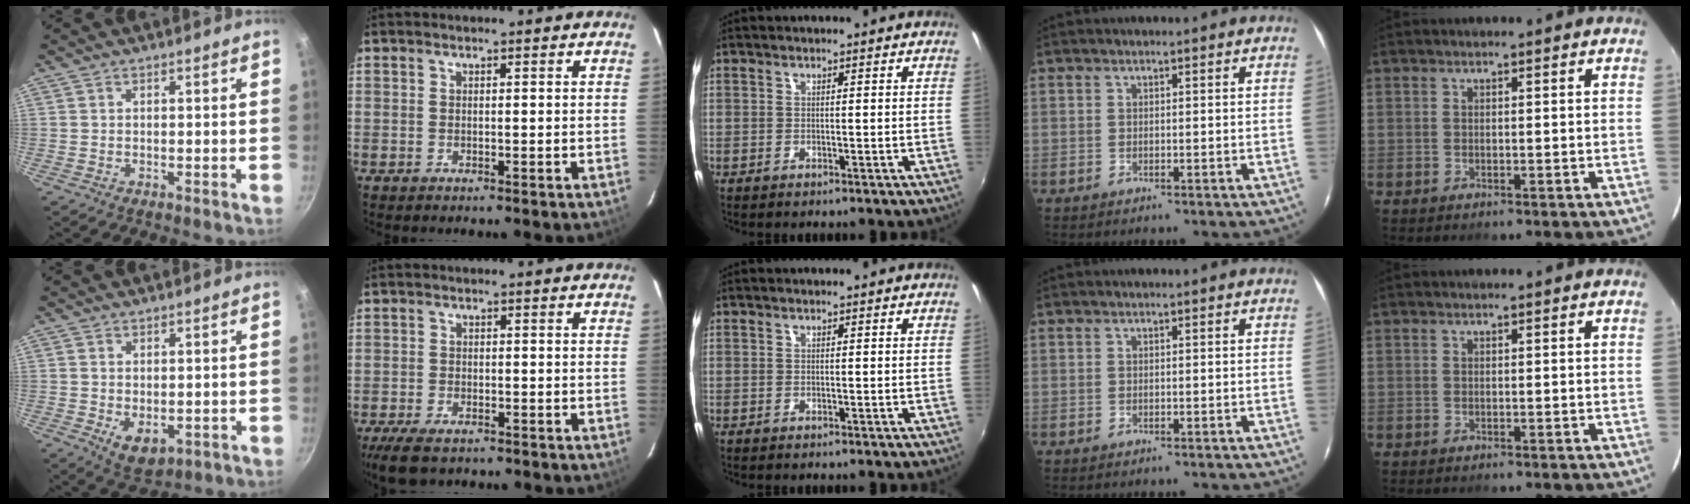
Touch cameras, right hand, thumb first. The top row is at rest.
{"thumb": {"total": 5.8, "force": [-0.7, 3.8, 4.3], "torque": [-0.061, -0.015, 0.000]}, "index": {"total": 6.7, "force": [-4.9, 2.8, 3.5], "torque": [-0.091, -0.016, -0.090]}}